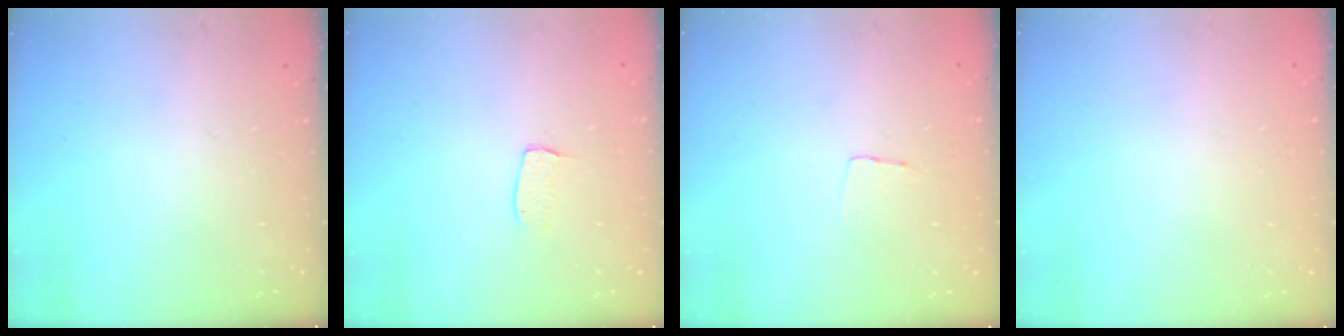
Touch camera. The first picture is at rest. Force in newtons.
{"total": 4.6, "press": 4.6, "slide": 0.3}
{"total": 3.2, "press": 3.2, "slide": 0.2}
{"total": 0.0}